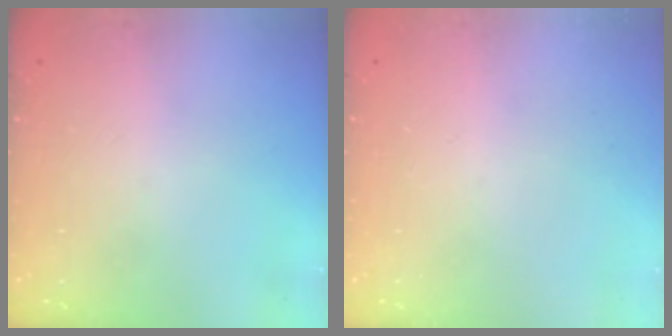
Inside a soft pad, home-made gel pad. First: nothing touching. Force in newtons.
{"total": 0.0}